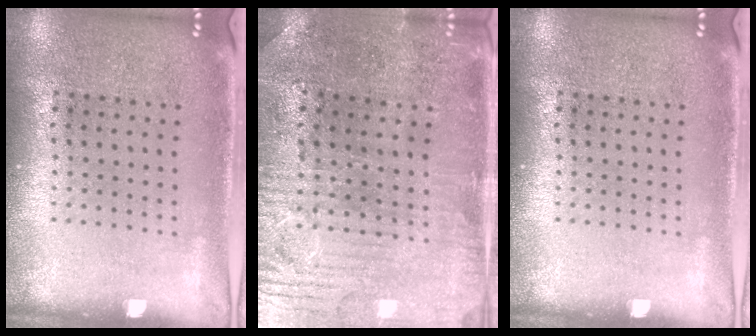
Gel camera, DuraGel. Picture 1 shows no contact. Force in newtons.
{"total": 1.5, "press": 1.3, "slide": 0.6}
{"total": 0.0}